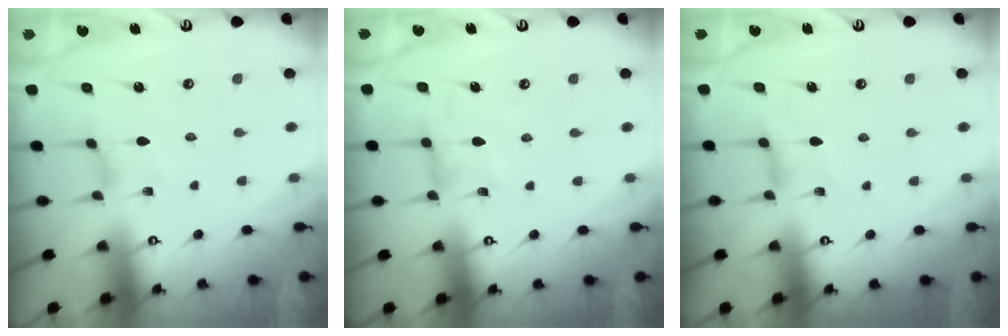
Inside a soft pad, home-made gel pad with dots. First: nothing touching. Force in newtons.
{"total": 1.6, "press": 1.5, "slide": 0.4}
{"total": 4.2, "press": 4.2, "slide": 0.6}